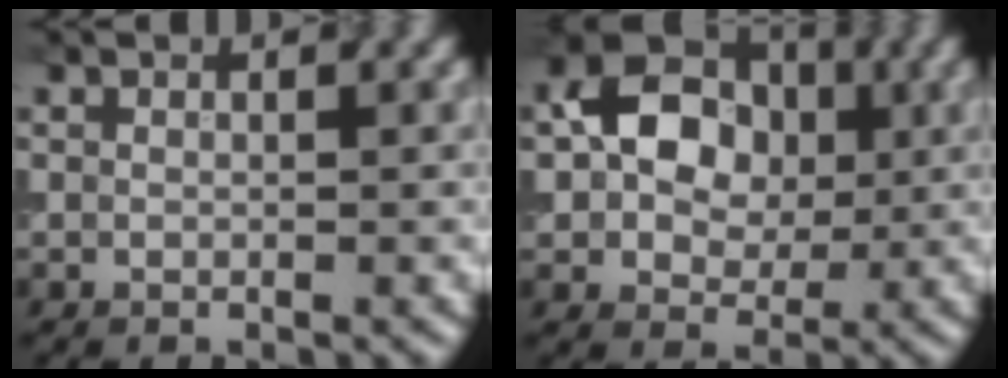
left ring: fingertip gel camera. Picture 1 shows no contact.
{"total": 7.1, "force": [0.9, 5.3, 4.7], "torque": [-0.079, 0.006, 0.007]}